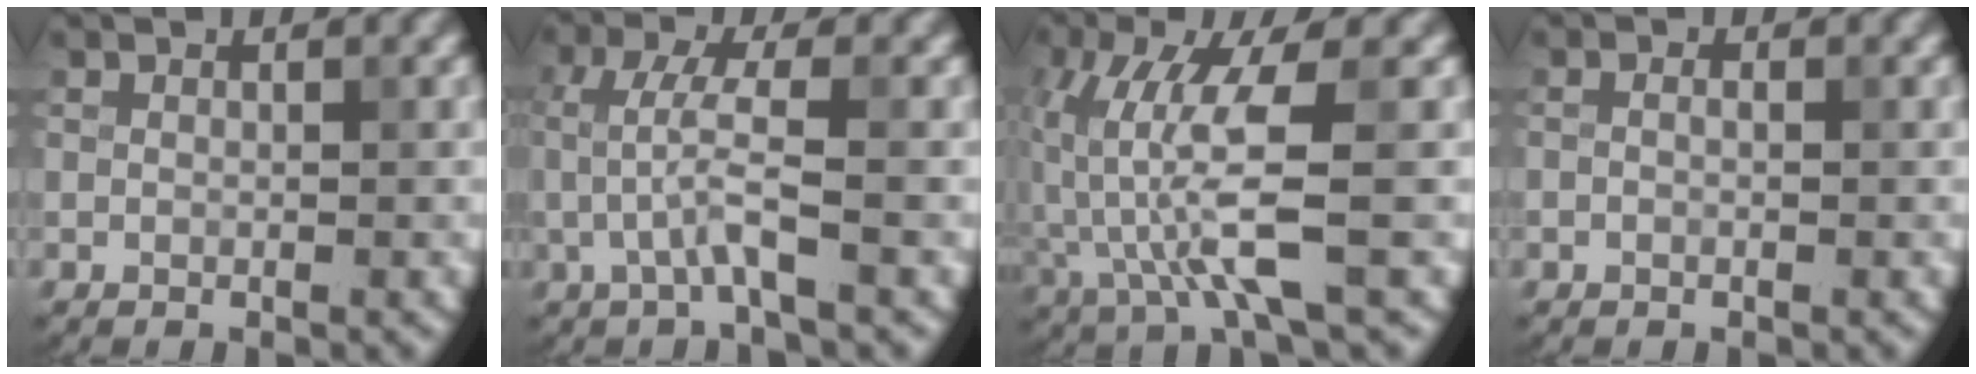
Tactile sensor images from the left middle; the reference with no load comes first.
{"total": 3.5, "force": [-0.6, 0.5, 3.4], "torque": [-0.077, 0.006, -0.016]}
{"total": 7.3, "force": [-0.6, 1.5, 7.1], "torque": [-0.159, -0.001, -0.006]}
{"total": 1.0, "force": [0.1, 0.5, 0.8], "torque": [-0.009, -0.008, -0.011]}